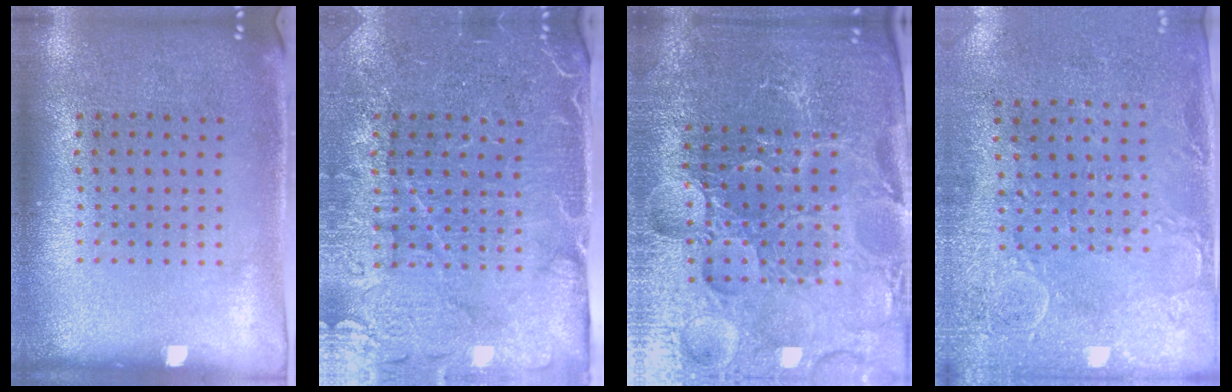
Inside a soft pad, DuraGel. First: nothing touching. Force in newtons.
{"total": 4.6, "press": 4.2, "slide": 1.9}
{"total": 5.3, "press": 5.0, "slide": 1.6}
{"total": 3.1, "press": 2.3, "slide": 2.0}